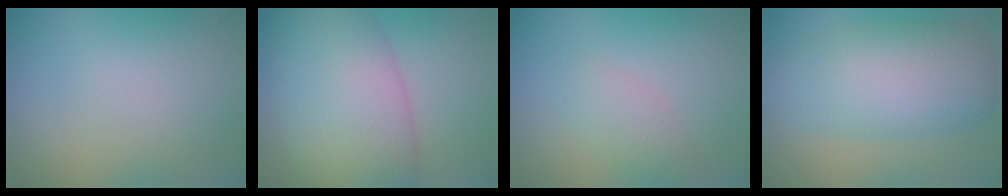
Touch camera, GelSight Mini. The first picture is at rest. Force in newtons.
{"total": 10.1, "press": 10.1, "slide": 0.3}
{"total": 2.1, "press": 2.1, "slide": 0.0}
{"total": 7.3, "press": 7.3, "slide": 0.2}